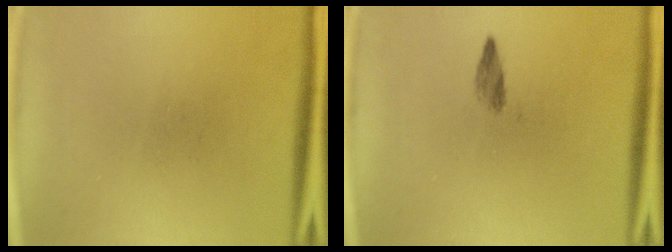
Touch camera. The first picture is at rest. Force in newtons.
{"total": 1.4}